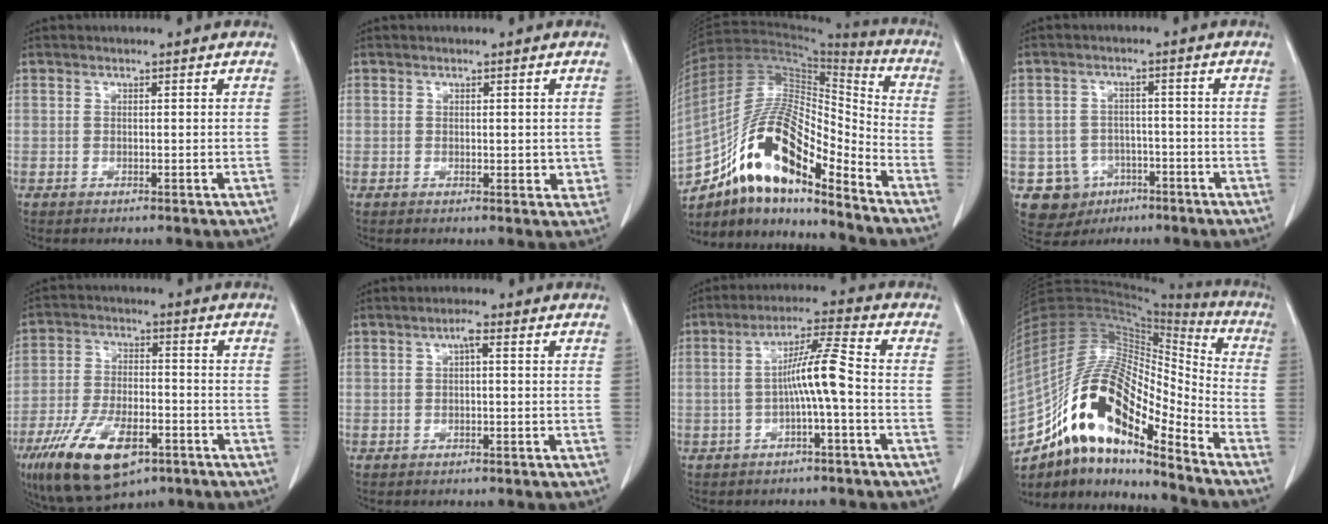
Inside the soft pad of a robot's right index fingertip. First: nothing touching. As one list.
[{"total": 2.6, "force": [0.1, 1.4, 2.2], "torque": [-0.021, -0.003, 0.004]}, {"total": 16.7, "force": [-11.3, 4.1, 11.5], "torque": [-0.210, 0.030, -0.198]}, {"total": 6.9, "force": [-2.9, 6.2, 0.8], "torque": [-0.017, 0.012, -0.034]}, {"total": 15.2, "force": [-8.5, 6.2, 10.9], "torque": [-0.211, -0.010, -0.143]}, {"total": 1.7, "force": [0.4, 0.3, 1.6], "torque": [-0.028, 0.006, 0.006]}, {"total": 6.8, "force": [-1.2, -0.4, 6.7], "torque": [-0.122, 0.018, -0.020]}, {"total": 20.4, "force": [-13.4, 5.7, 14.3], "torque": [-0.286, 0.030, -0.237]}]